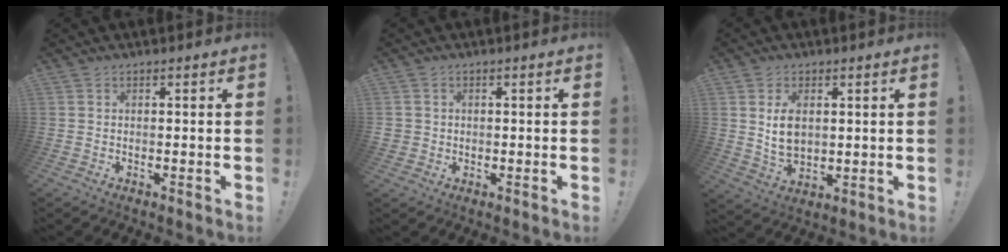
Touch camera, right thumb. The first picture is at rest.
{"total": 2.4, "force": [0.3, 2.3, 0.6], "torque": [-0.011, 0.002, 0.007]}
{"total": 8.0, "force": [2.1, 5.5, 5.4], "torque": [-0.089, -0.008, 0.036]}